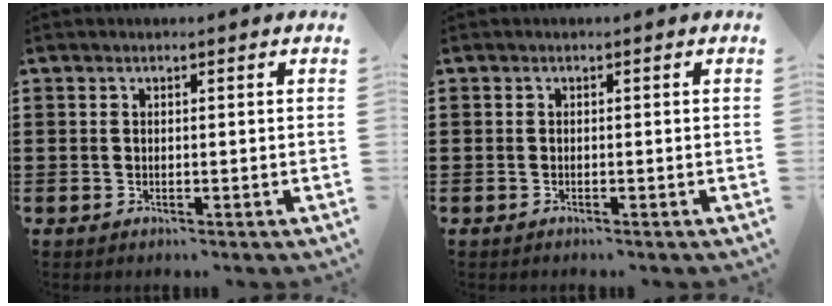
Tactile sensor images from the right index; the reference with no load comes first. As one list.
[{"total": 0.0}]